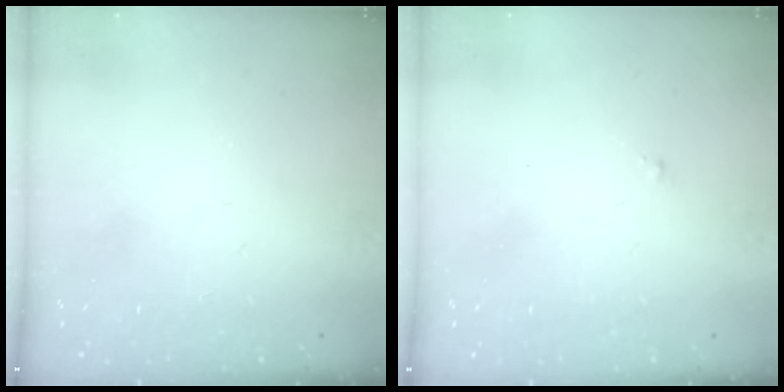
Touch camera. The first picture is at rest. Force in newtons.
{"total": 0.6, "press": 0.6, "slide": 0.2}